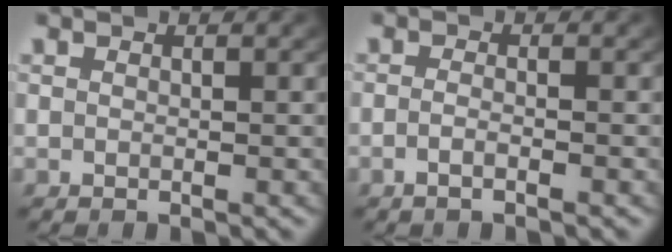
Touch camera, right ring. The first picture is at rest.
{"total": 1.5, "force": [-1.1, -0.1, 1.0], "torque": [-0.028, -0.008, -0.018]}